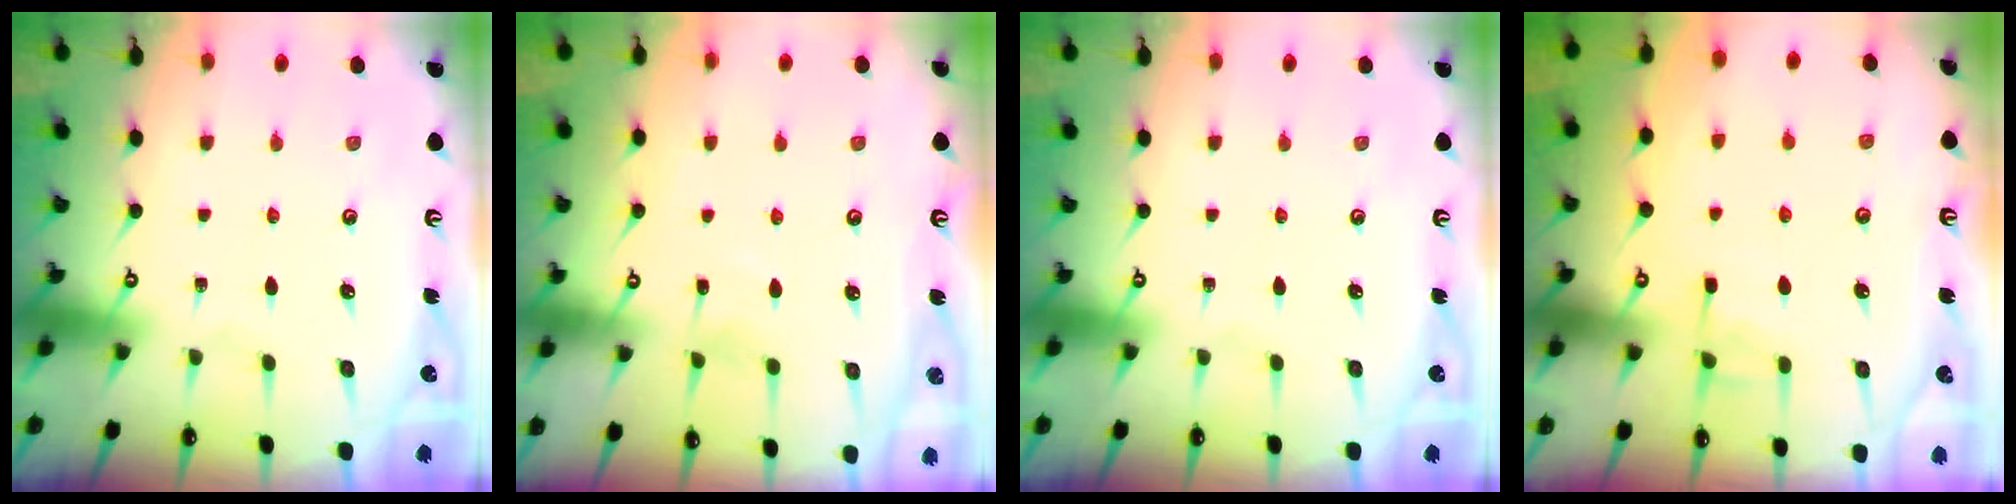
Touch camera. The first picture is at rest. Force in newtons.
{"total": 5.5, "press": 5.5, "slide": 0.6}
{"total": 0.0}
{"total": 5.9, "press": 5.9, "slide": 0.2}